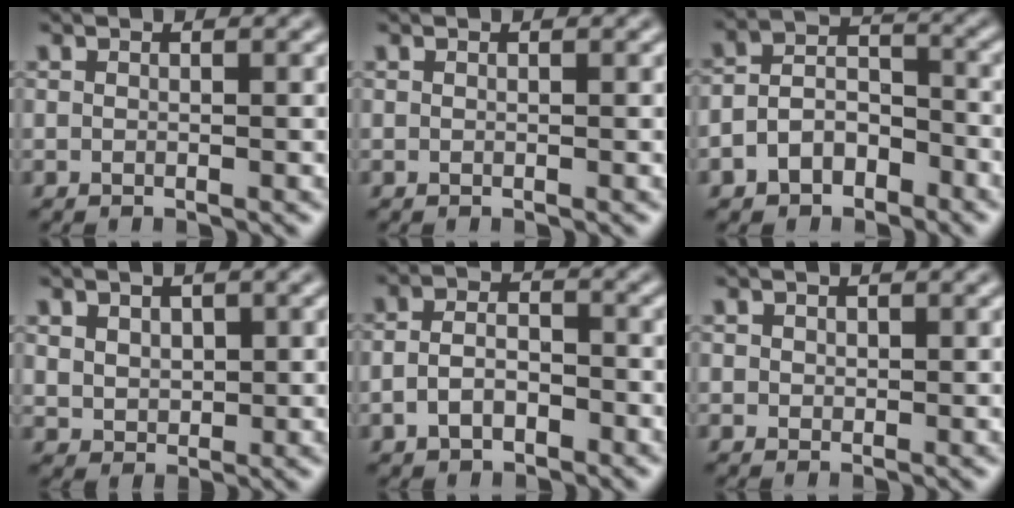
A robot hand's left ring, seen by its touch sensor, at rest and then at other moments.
{"total": 0.0}
{"total": 4.4, "force": [-2.3, 3.0, 2.2], "torque": [-0.041, 0.003, -0.047]}
{"total": 2.7, "force": [0.9, 1.9, 1.7], "torque": [-0.036, 0.002, 0.016]}
{"total": 3.2, "force": [-1.3, 2.1, 2.1], "torque": [-0.041, 0.002, -0.028]}
{"total": 0.8, "force": [0.3, 0.7, 0.2], "torque": [0.000, -0.004, 0.005]}